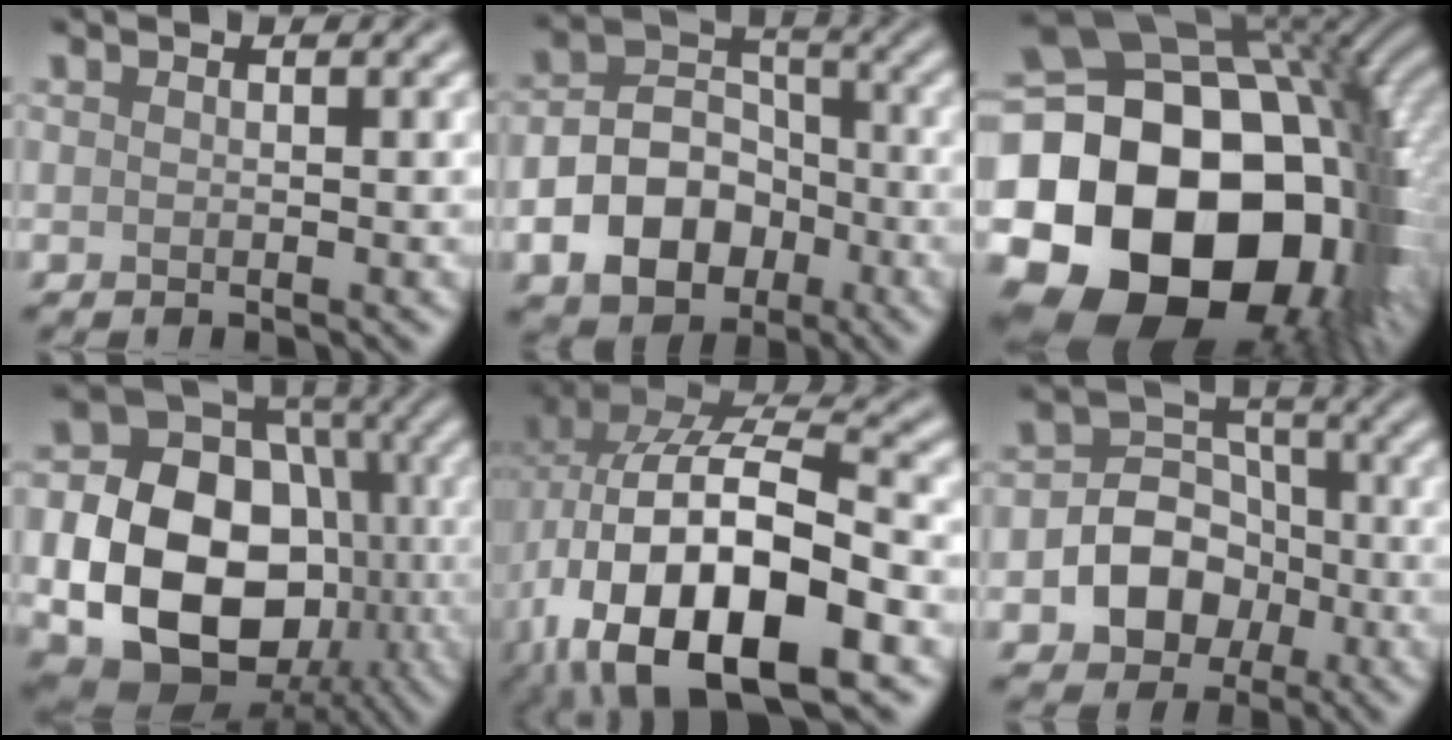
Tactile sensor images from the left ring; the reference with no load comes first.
{"total": 7.1, "force": [-2.6, 5.2, 4.1], "torque": [-0.068, -0.003, -0.050]}
{"total": 24.4, "force": [-4.9, 18.3, 15.3], "torque": [-0.251, -0.010, -0.113]}
{"total": 15.7, "force": [-3.0, 12.1, 9.4], "torque": [-0.149, -0.023, -0.056]}
{"total": 17.2, "force": [-5.1, 9.2, 13.6], "torque": [-0.245, -0.014, -0.063]}
{"total": 6.0, "force": [-1.8, 4.9, 3.0], "torque": [-0.021, 0.004, -0.050]}